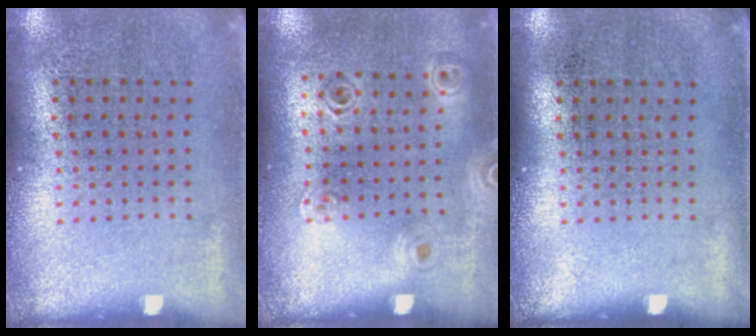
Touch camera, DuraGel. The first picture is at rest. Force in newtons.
{"total": 1.1, "press": 1.0, "slide": 0.3}
{"total": 0.0}